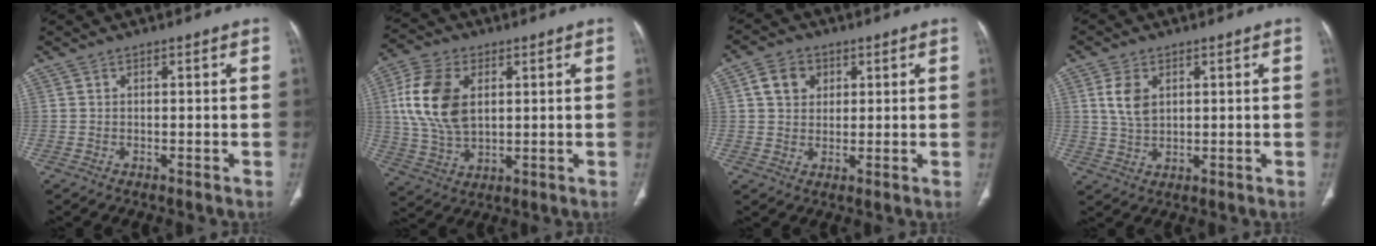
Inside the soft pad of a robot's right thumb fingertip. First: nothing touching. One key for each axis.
{"total": 13.7, "fx": 2.8, "fy": 8.6, "fz": 10.3, "tx": -0.203, "ty": 0.000, "tz": 0.056}
{"total": 5.8, "fx": 2.0, "fy": 4.7, "fz": 2.8, "tx": -0.024, "ty": 0.000, "tz": 0.032}
{"total": 5.4, "fx": 1.7, "fy": 3.4, "fz": 3.8, "tx": -0.066, "ty": -0.004, "tz": 0.038}